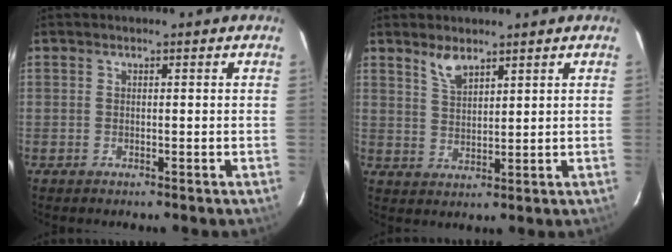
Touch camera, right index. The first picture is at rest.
{"total": 4.3, "force": [3.3, 1.6, 2.3], "torque": [-0.043, -0.001, 0.066]}